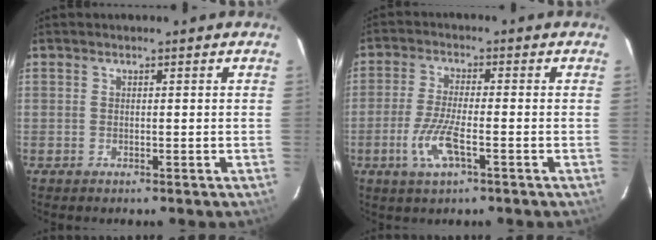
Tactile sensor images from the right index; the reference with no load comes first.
{"total": 7.2, "force": [-3.0, 1.5, 6.4], "torque": [-0.140, -0.007, -0.060]}